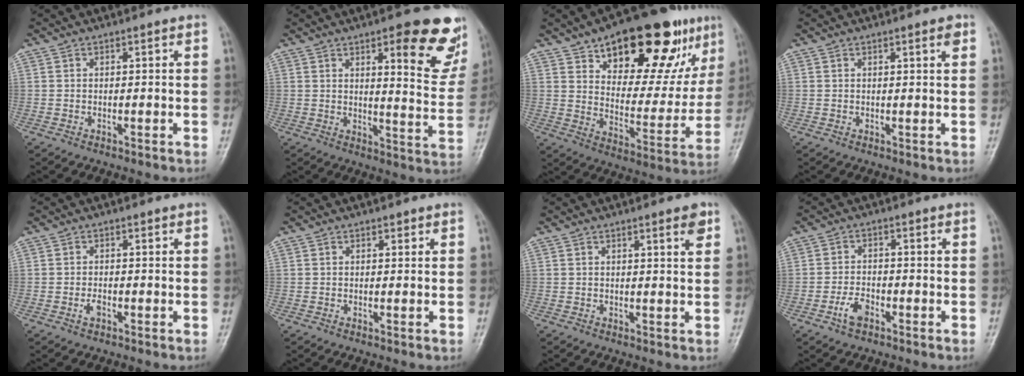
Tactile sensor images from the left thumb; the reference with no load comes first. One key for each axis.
{"total": 16.7, "fx": 8.9, "fy": 4.8, "fz": 13.3, "tx": -0.113, "ty": -0.048, "tz": 0.111}
{"total": 26.1, "fx": 14.6, "fy": 11.8, "fz": 18.1, "tx": -0.208, "ty": -0.033, "tz": 0.221}
{"total": 1.7, "fx": 0.9, "fy": 0.2, "fz": 1.4, "tx": -0.020, "ty": -0.004, "tz": 0.012}
{"total": 1.6, "fx": -0.7, "fy": 0.9, "fz": 1.1, "tx": -0.020, "ty": 0.001, "tz": -0.015}
{"total": 0.8, "fx": 0.5, "fy": 0.5, "fz": 0.4, "tx": 0.001, "ty": -0.003, "tz": 0.005}
{"total": 2.8, "fx": 1.6, "fy": 0.4, "fz": 2.3, "tx": -0.028, "ty": -0.009, "tz": 0.021}
{"total": 3.9, "fx": -2.1, "fy": 2.2, "fz": 2.4, "tx": -0.043, "ty": 0.015, "tz": -0.040}